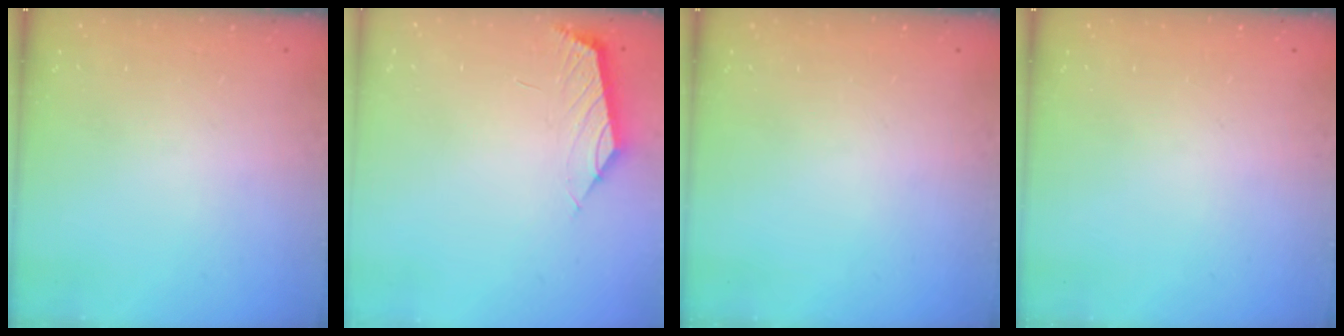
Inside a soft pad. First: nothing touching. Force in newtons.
{"total": 1.1, "press": 1.0, "slide": 0.4}
{"total": 0.0}
{"total": 0.0}